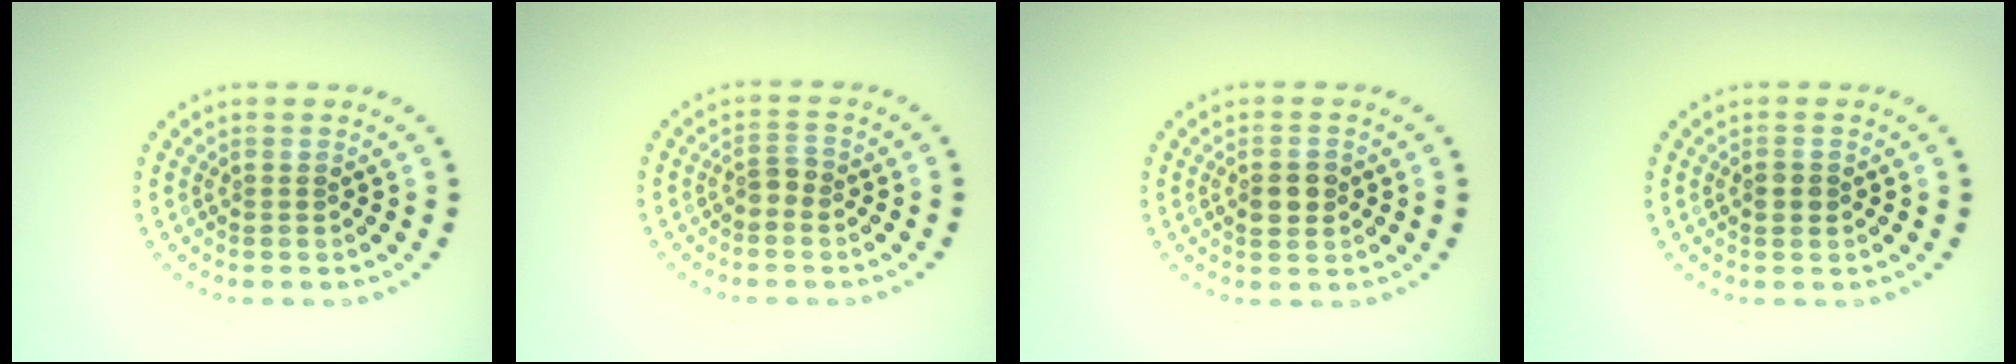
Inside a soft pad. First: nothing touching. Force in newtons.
{"total": 1.2, "press": 1.1, "slide": 0.5}
{"total": 2.7, "press": 2.7, "slide": 0.2}
{"total": 1.5, "press": 1.5, "slide": 0.2}